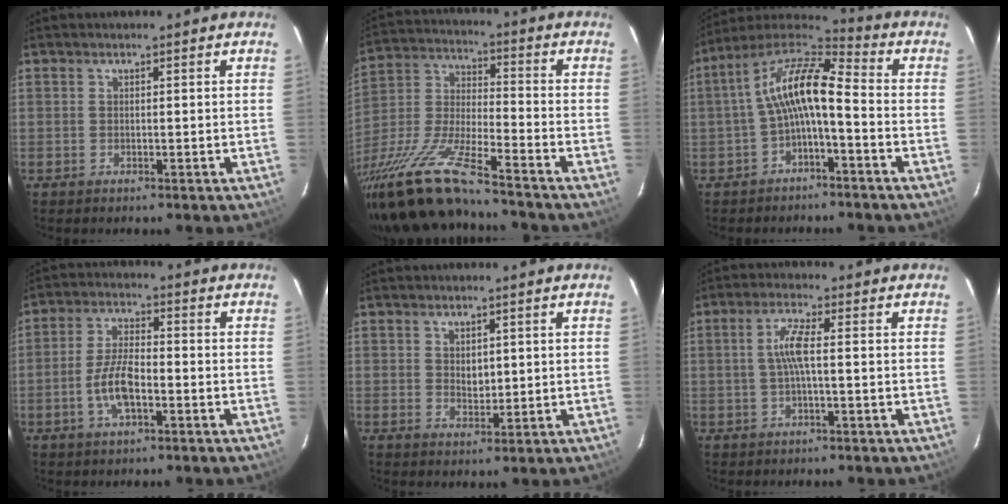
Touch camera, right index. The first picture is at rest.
{"total": 21.0, "force": [-16.6, 2.3, 12.6], "torque": [-0.261, -0.043, -0.308]}
{"total": 11.1, "force": [-2.0, 3.5, 10.4], "torque": [-0.209, 0.024, -0.045]}
{"total": 7.3, "force": [-2.7, 2.6, 6.2], "torque": [-0.130, 0.005, -0.052]}
{"total": 2.7, "force": [0.6, 1.9, 1.9], "torque": [-0.027, 0.000, 0.013]}
{"total": 4.3, "force": [-0.3, 0.3, 4.3], "torque": [-0.087, 0.005, -0.003]}